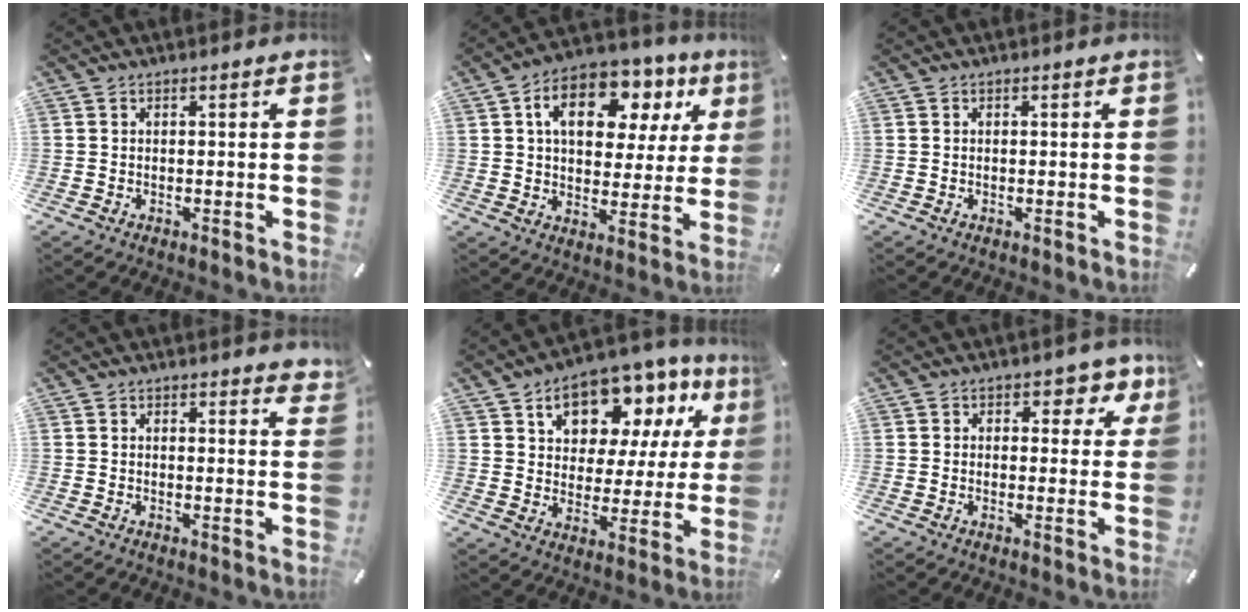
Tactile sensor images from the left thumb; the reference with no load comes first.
{"total": 15.2, "force": [6.5, 9.9, 9.5], "torque": [-0.148, -0.016, 0.112]}
{"total": 0.0}
{"total": 1.7, "force": [1.5, 0.6, 0.6], "torque": [0.002, -0.007, 0.024]}
{"total": 14.0, "force": [8.8, 8.7, 6.4], "torque": [-0.102, -0.057, 0.154]}
{"total": 4.8, "force": [2.1, 3.4, 2.7], "torque": [-0.017, -0.013, 0.029]}